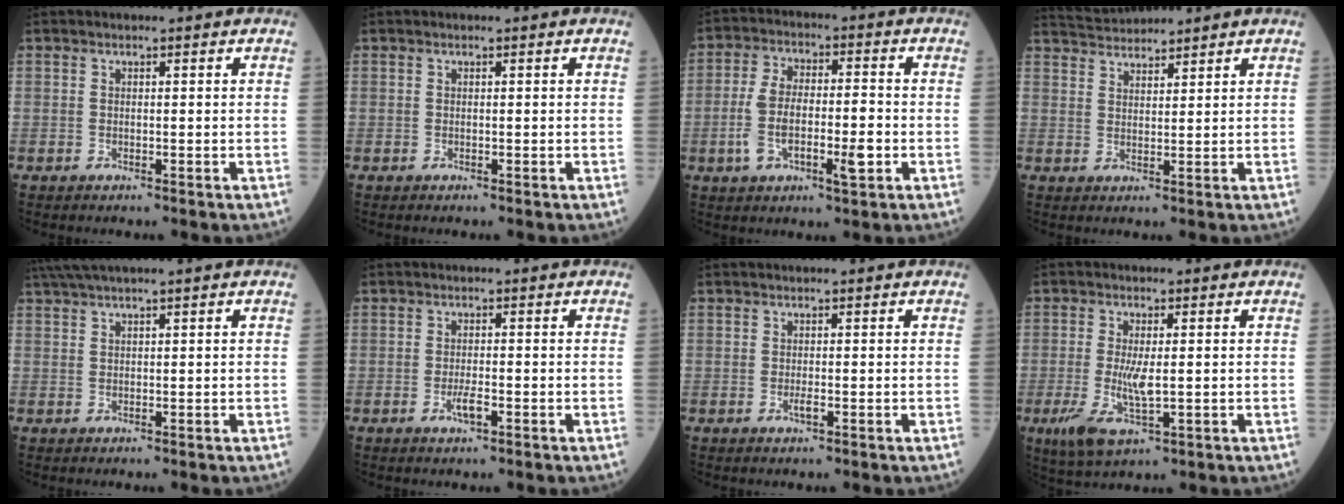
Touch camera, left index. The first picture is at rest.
{"total": 0.0}
{"total": 10.0, "force": [-2.7, 3.4, 9.0], "torque": [-0.180, 0.009, -0.047]}
{"total": 4.5, "force": [4.5, -0.1, 0.2], "torque": [-0.016, 0.026, 0.089]}
{"total": 3.5, "force": [2.8, -0.8, 1.9], "torque": [-0.044, 0.020, 0.059]}
{"total": 1.8, "force": [-0.9, 0.3, 1.5], "torque": [-0.033, -0.002, -0.015]}
{"total": 0.7, "force": [-0.2, 0.1, 0.7], "torque": [-0.013, -0.002, -0.001]}
{"total": 6.0, "force": [-1.1, 1.7, 5.6], "torque": [-0.124, -0.016, -0.016]}